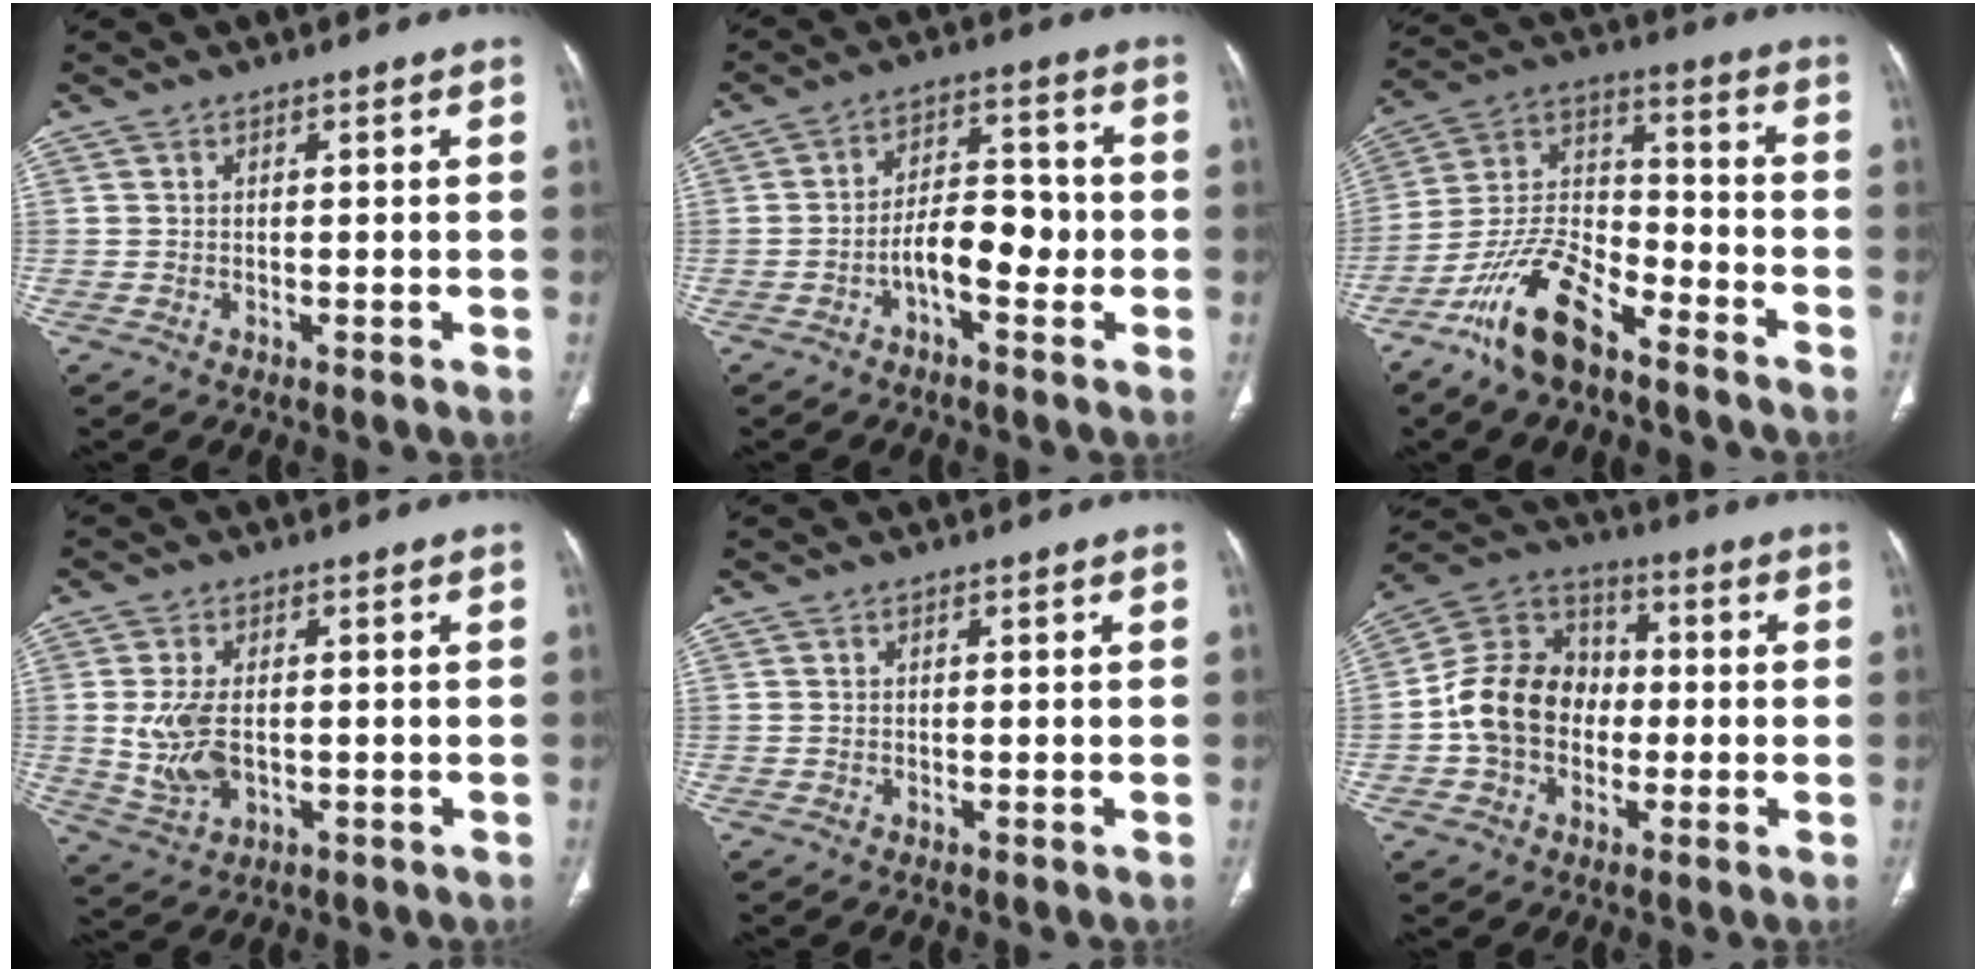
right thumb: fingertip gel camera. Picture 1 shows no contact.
{"total": 8.2, "force": [-2.5, 4.1, 6.7], "torque": [-0.091, 0.035, -0.046]}
{"total": 14.6, "force": [-10.0, 5.8, 8.9], "torque": [-0.167, 0.067, -0.194]}
{"total": 7.7, "force": [-0.3, 4.6, 6.2], "torque": [-0.131, -0.003, 0.005]}
{"total": 0.0}
{"total": 13.9, "force": [-1.7, 11.1, 8.2], "torque": [-0.129, 0.041, -0.038]}